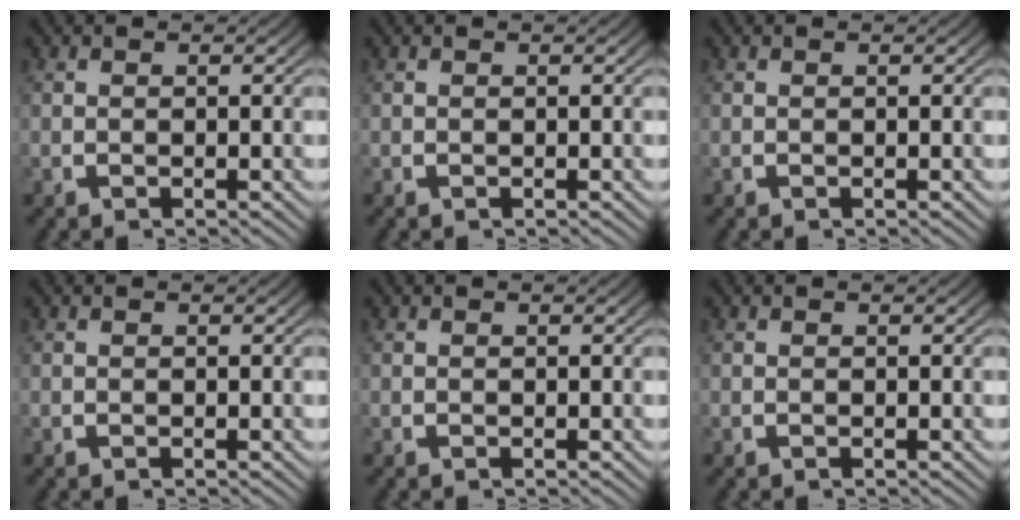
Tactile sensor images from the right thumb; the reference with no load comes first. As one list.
[{"total": 0.0}, {"total": 0.0}, {"total": 0.0}, {"total": 0.0}, {"total": 0.0}]